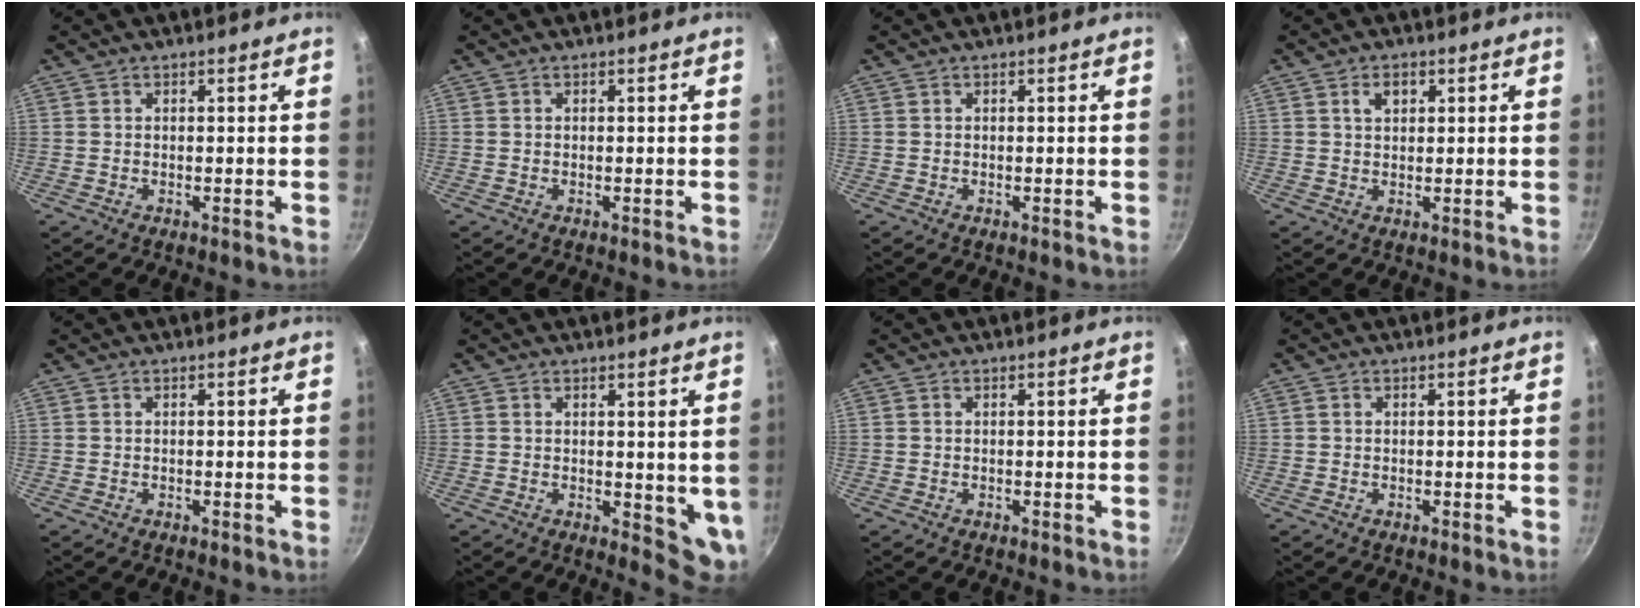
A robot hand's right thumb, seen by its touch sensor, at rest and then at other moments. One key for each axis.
{"total": 0.0}
{"total": 0.0}
{"total": 3.1, "fx": 1.2, "fy": 2.0, "fz": 2.0, "tx": -0.022, "ty": 0.001, "tz": 0.020}
{"total": 0.0}
{"total": 5.8, "fx": 1.7, "fy": 2.9, "fz": 4.7, "tx": -0.052, "ty": -0.022, "tz": 0.027}
{"total": 0.0}
{"total": 0.0}